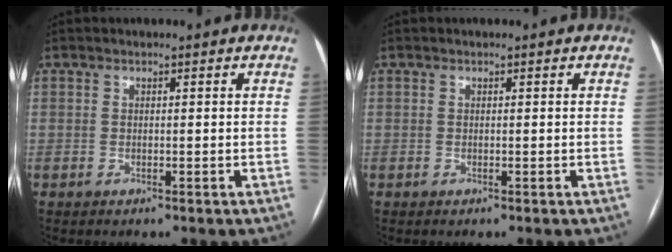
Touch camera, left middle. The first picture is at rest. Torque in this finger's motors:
{"motor_torque": [0.00, 0.00, 0.00, 0.00]}